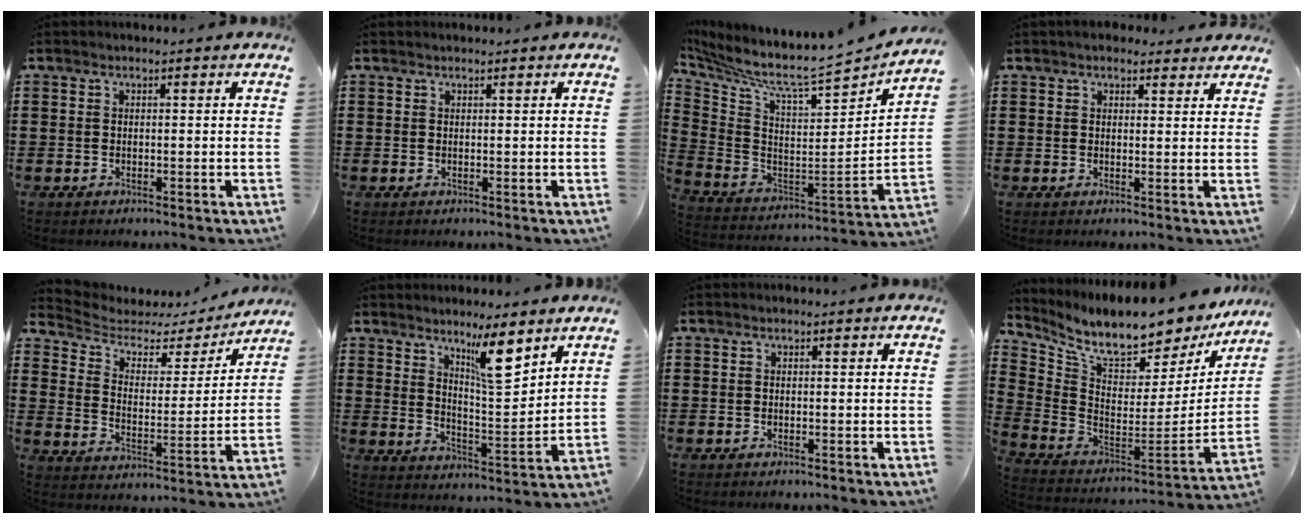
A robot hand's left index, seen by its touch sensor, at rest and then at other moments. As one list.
[{"total": 0.6, "force": [0.6, 0.1, 0.1], "torque": [-0.003, -0.001, 0.011]}, {"total": 6.1, "force": [5.1, 0.2, 3.2], "torque": [-0.090, -0.062, 0.075]}, {"total": 2.8, "force": [2.5, 1.1, 0.5], "torque": [-0.009, -0.003, 0.046]}, {"total": 3.9, "force": [2.9, 2.2, 1.3], "torque": [-0.049, -0.016, 0.040]}, {"total": 8.8, "force": [6.6, 1.7, 5.6], "torque": [-0.094, -0.029, 0.109]}, {"total": 0.0}, {"total": 9.6, "force": [8.5, 1.5, 4.2], "torque": [-0.109, -0.082, 0.140]}]